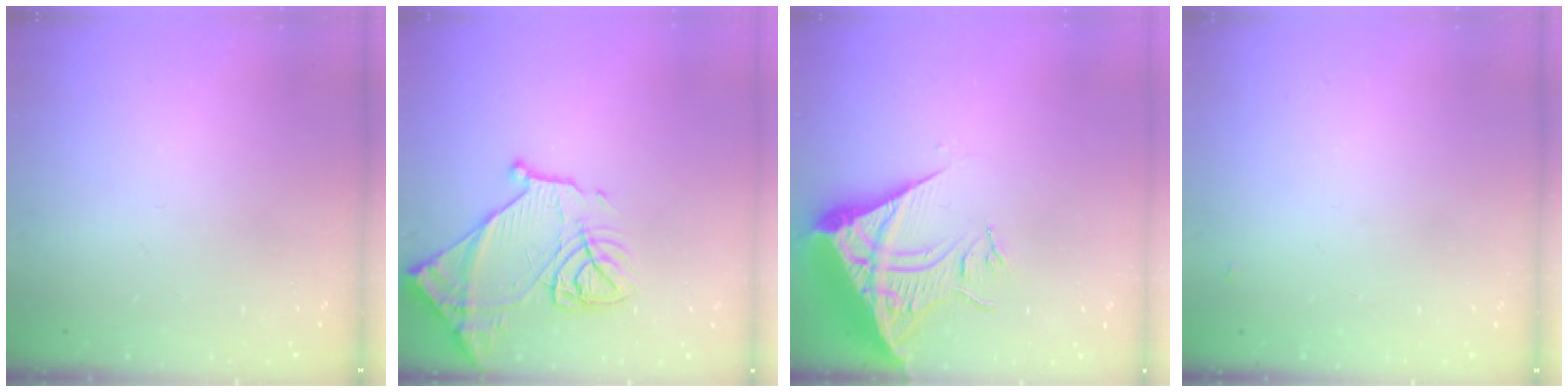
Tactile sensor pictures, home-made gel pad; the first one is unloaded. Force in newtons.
{"total": 14.6, "press": 14.6, "slide": 1.0}
{"total": 10.3, "press": 10.3, "slide": 1.2}
{"total": 2.8, "press": 2.8, "slide": 0.4}